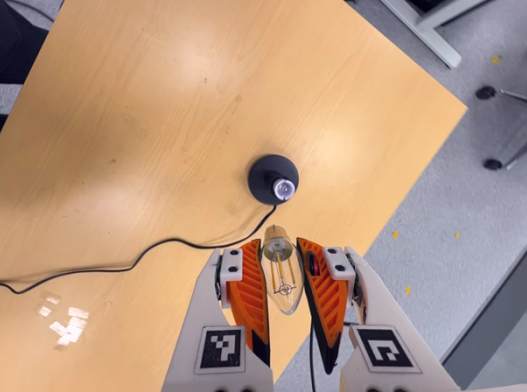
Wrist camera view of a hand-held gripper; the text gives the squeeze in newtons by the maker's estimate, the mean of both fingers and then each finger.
{"total": 21.5, "left": 23.5, "right": 19.5}